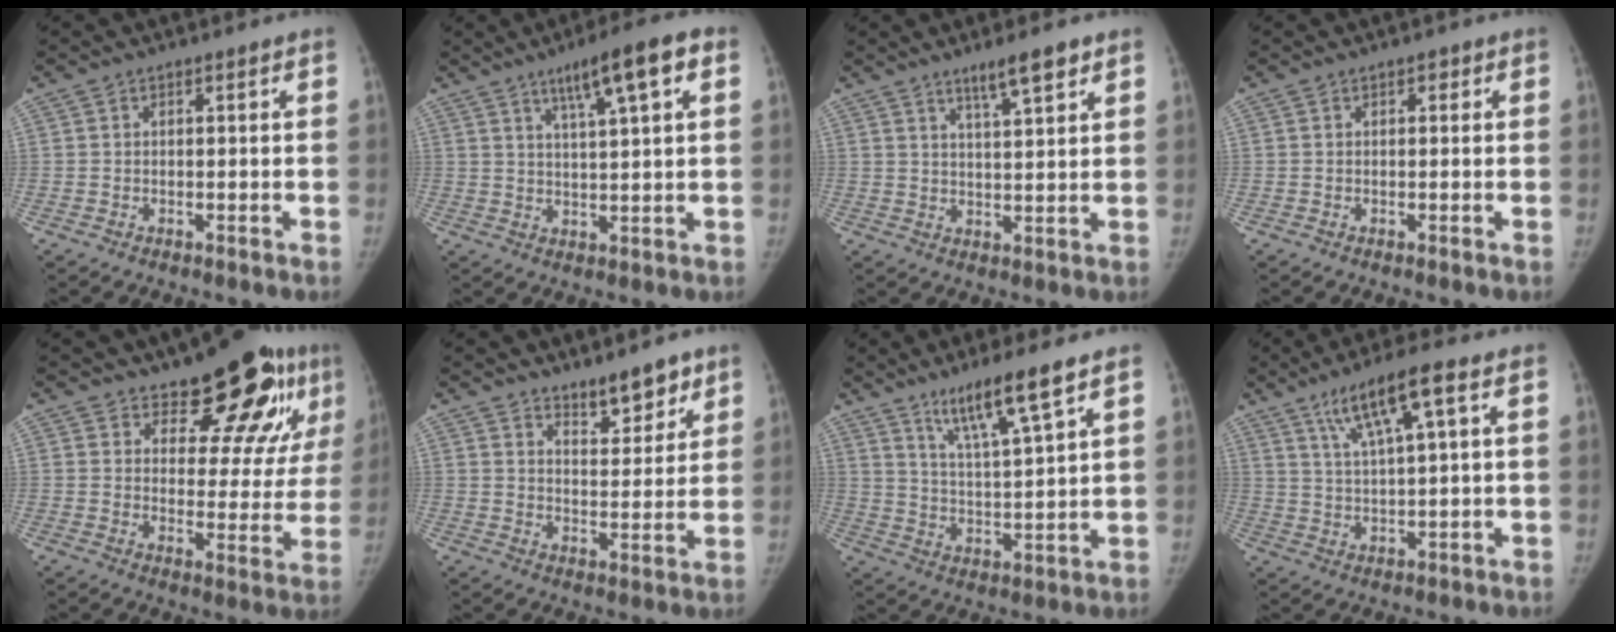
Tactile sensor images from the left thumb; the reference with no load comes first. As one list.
[{"total": 10.1, "force": [5.0, 1.6, 8.7], "torque": [-0.132, -0.004, 0.076]}, {"total": 6.6, "force": [4.5, 1.0, 4.7], "torque": [-0.070, -0.025, 0.075]}, {"total": 1.1, "force": [0.5, 0.8, 0.6], "torque": [0.003, 0.001, 0.002]}, {"total": 17.8, "force": [10.8, 7.8, 11.8], "torque": [-0.107, -0.062, 0.144]}, {"total": 8.0, "force": [6.1, 3.2, 4.0], "torque": [-0.024, -0.045, 0.095]}, {"total": 11.0, "force": [7.3, 0.9, 8.2], "torque": [-0.145, -0.043, 0.137]}, {"total": 10.1, "force": [4.9, 1.7, 8.6], "torque": [-0.160, -0.006, 0.090]}]